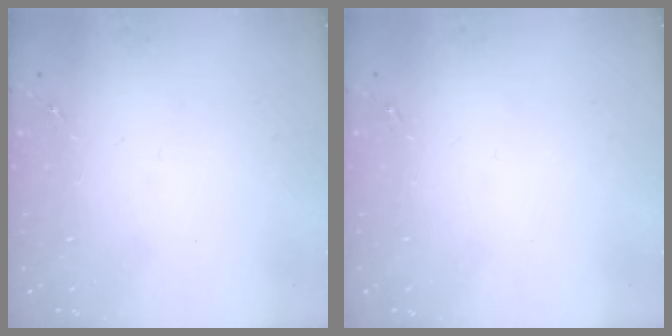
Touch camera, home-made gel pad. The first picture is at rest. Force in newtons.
{"total": 0.0}